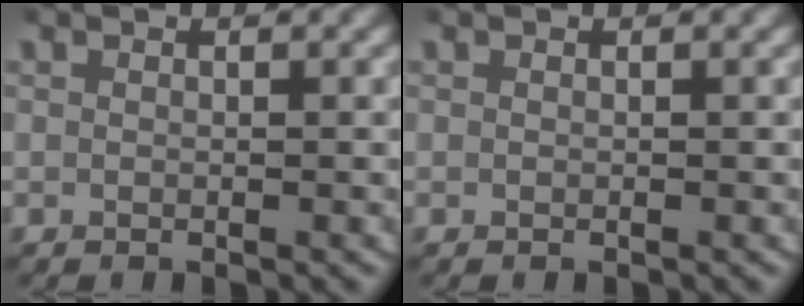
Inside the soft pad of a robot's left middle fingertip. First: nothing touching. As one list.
[{"total": 0.0}]